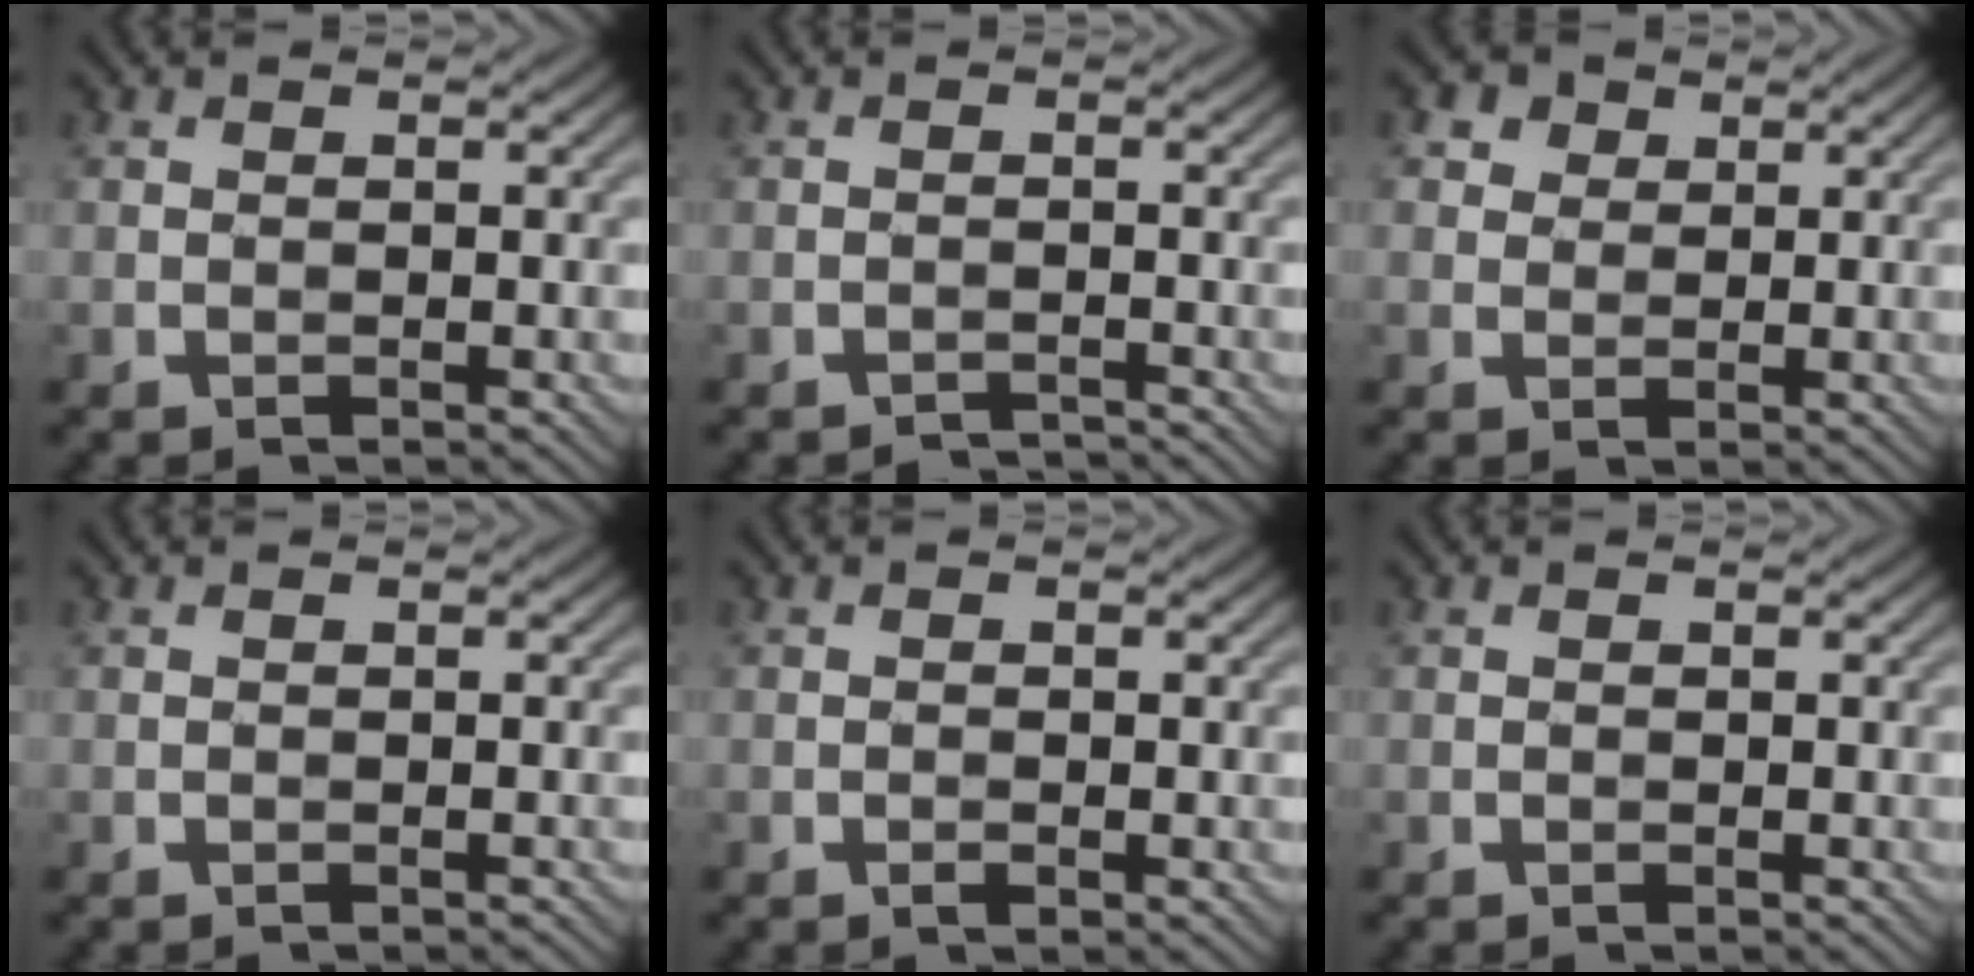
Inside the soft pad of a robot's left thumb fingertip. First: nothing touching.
{"total": 1.1, "force": [-1.1, -0.1, -0.2], "torque": [0.002, 0.005, -0.025]}
{"total": 4.0, "force": [2.4, 2.8, 1.4], "torque": [-0.037, 0.000, 0.044]}
{"total": 0.0}
{"total": 1.0, "force": [-0.4, 0.5, 0.8], "torque": [-0.012, 0.001, -0.005]}
{"total": 0.0}